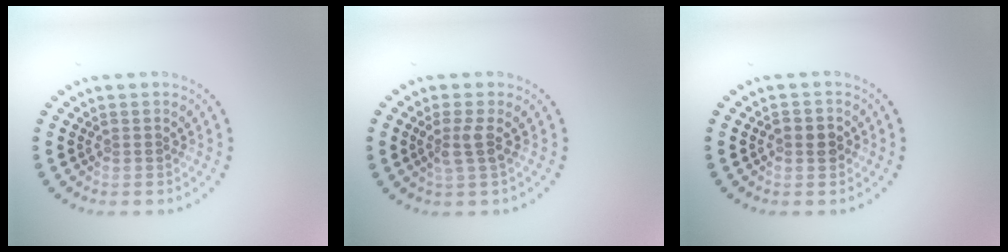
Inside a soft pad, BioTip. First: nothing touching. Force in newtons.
{"total": 1.7, "press": 1.4, "slide": 1.0}
{"total": 1.7, "press": 1.7, "slide": 0.2}